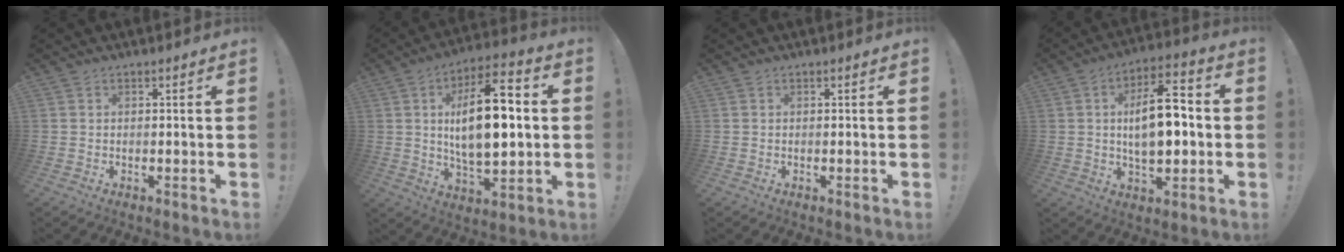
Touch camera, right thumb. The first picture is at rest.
{"total": 18.7, "force": [1.7, 8.4, 16.6], "torque": [-0.279, 0.002, 0.018]}
{"total": 0.0}
{"total": 15.5, "force": [0.1, 7.8, 13.4], "torque": [-0.216, 0.009, -0.001]}